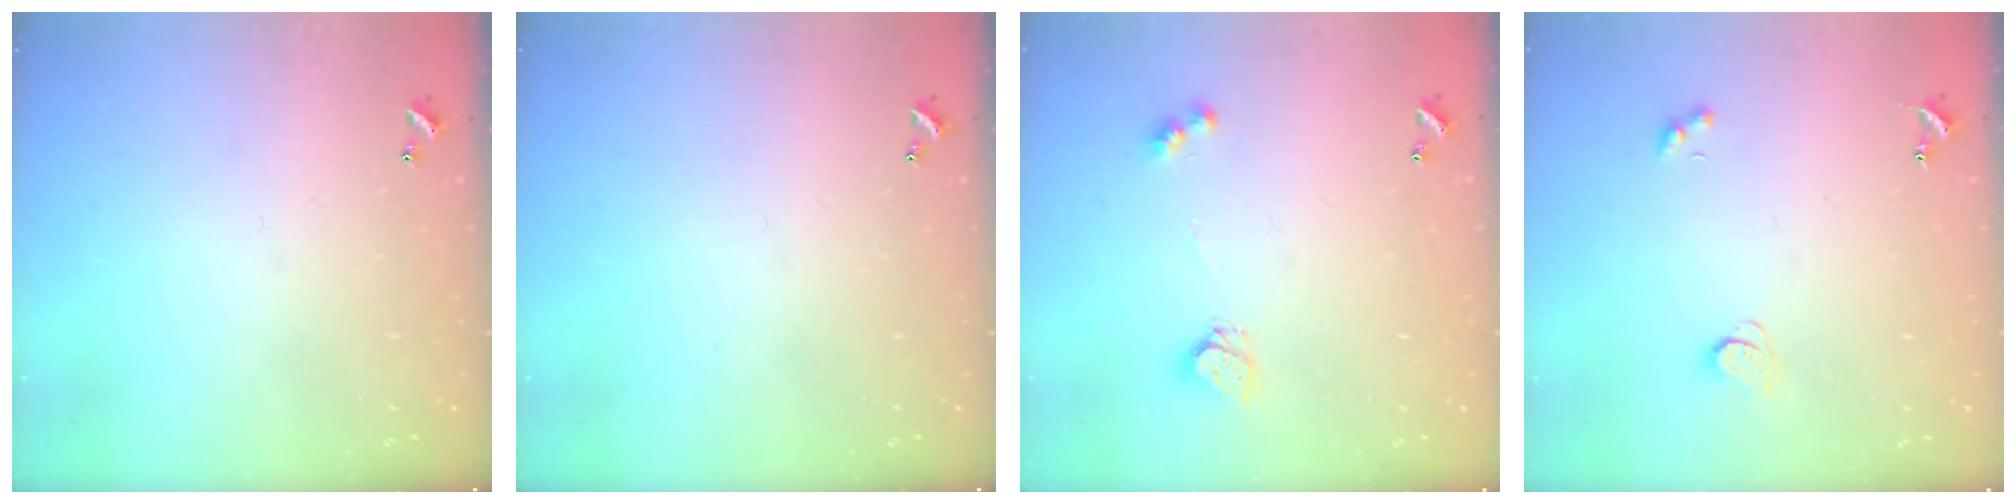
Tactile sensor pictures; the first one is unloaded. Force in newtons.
{"total": 0.0}
{"total": 5.0, "press": 5.0, "slide": 0.2}
{"total": 2.0, "press": 1.9, "slide": 0.5}